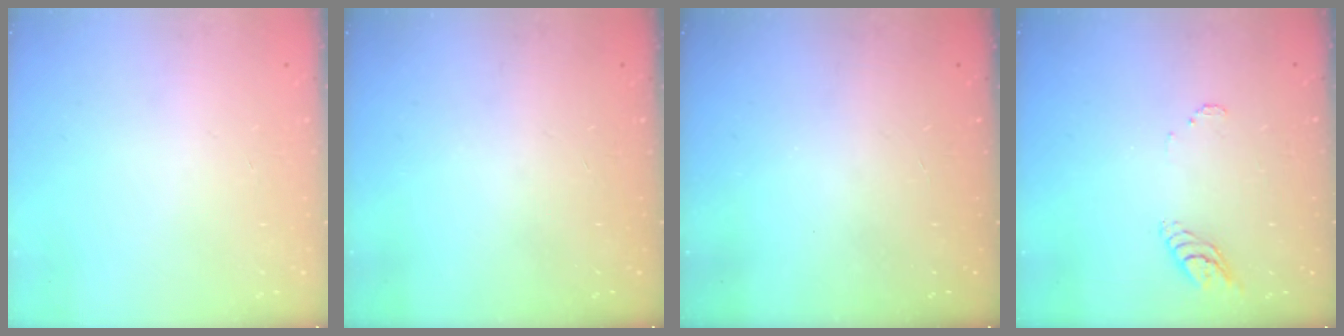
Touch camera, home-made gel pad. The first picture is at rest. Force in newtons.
{"total": 0.0}
{"total": 0.0}
{"total": 5.8, "press": 5.8, "slide": 0.3}